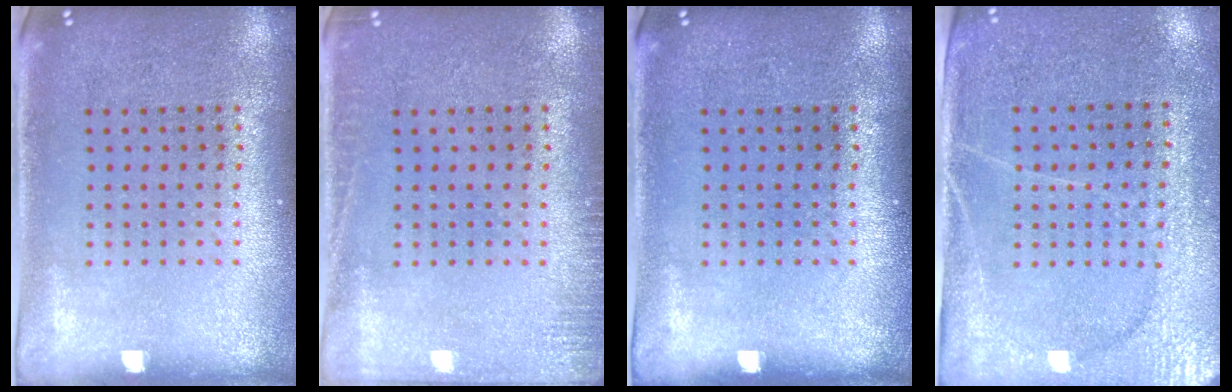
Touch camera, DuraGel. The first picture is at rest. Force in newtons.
{"total": 1.6, "press": 1.6, "slide": 0.4}
{"total": 0.0}
{"total": 3.0, "press": 2.7, "slide": 1.5}